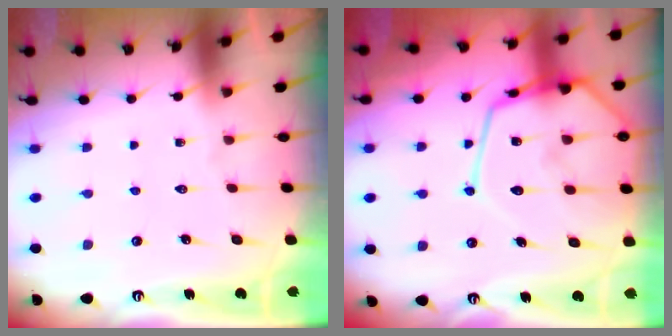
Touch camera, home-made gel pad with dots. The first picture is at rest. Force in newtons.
{"total": 19.1, "press": 19.0, "slide": 1.7}